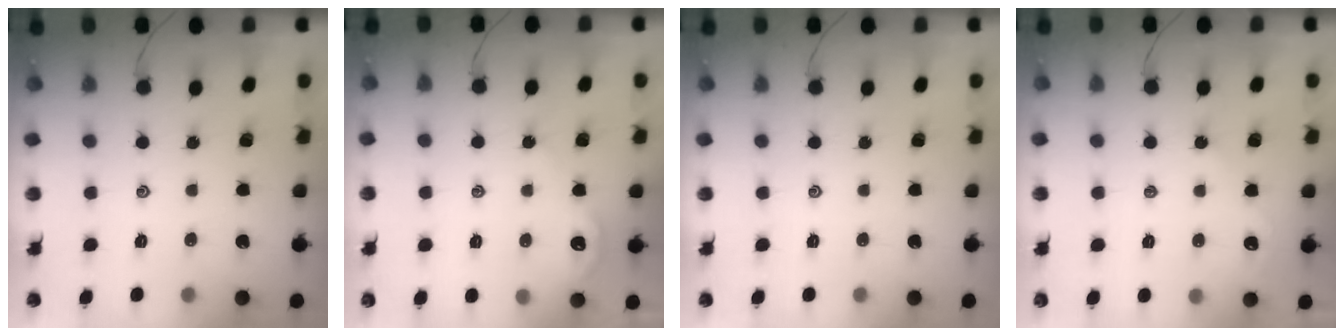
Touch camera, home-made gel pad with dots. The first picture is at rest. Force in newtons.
{"total": 3.7, "press": 3.7, "slide": 0.6}
{"total": 0.0}
{"total": 2.3, "press": 2.3, "slide": 0.2}